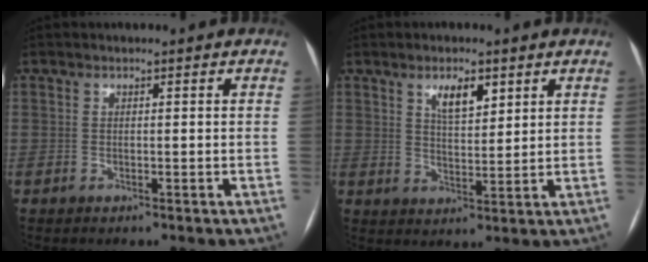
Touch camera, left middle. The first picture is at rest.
{"total": 4.9, "force": [2.8, 1.7, 3.6], "torque": [-0.065, 0.000, 0.050]}